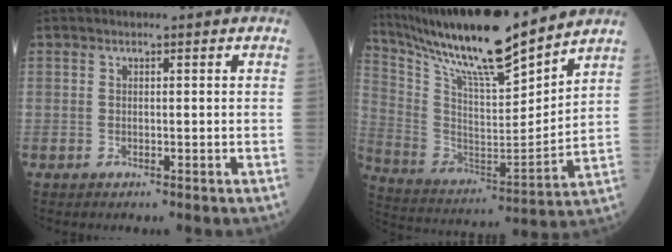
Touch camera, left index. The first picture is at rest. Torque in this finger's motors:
{"motor_torque": [0.46, -0.72, 0.36, 0.09]}